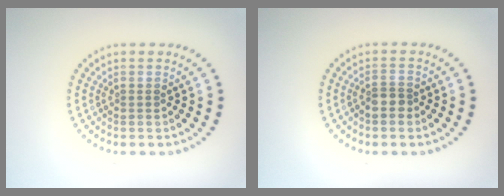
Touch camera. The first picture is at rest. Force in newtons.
{"total": 1.7, "press": 1.5, "slide": 0.8}